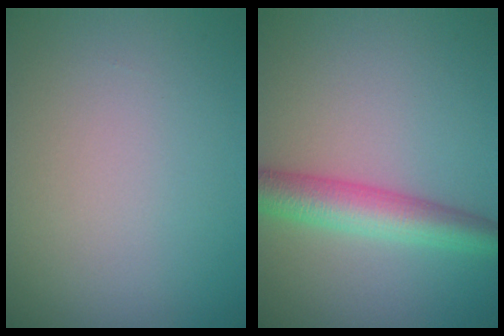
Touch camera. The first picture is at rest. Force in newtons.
{"total": 4.7, "press": 4.7, "slide": 0.1}